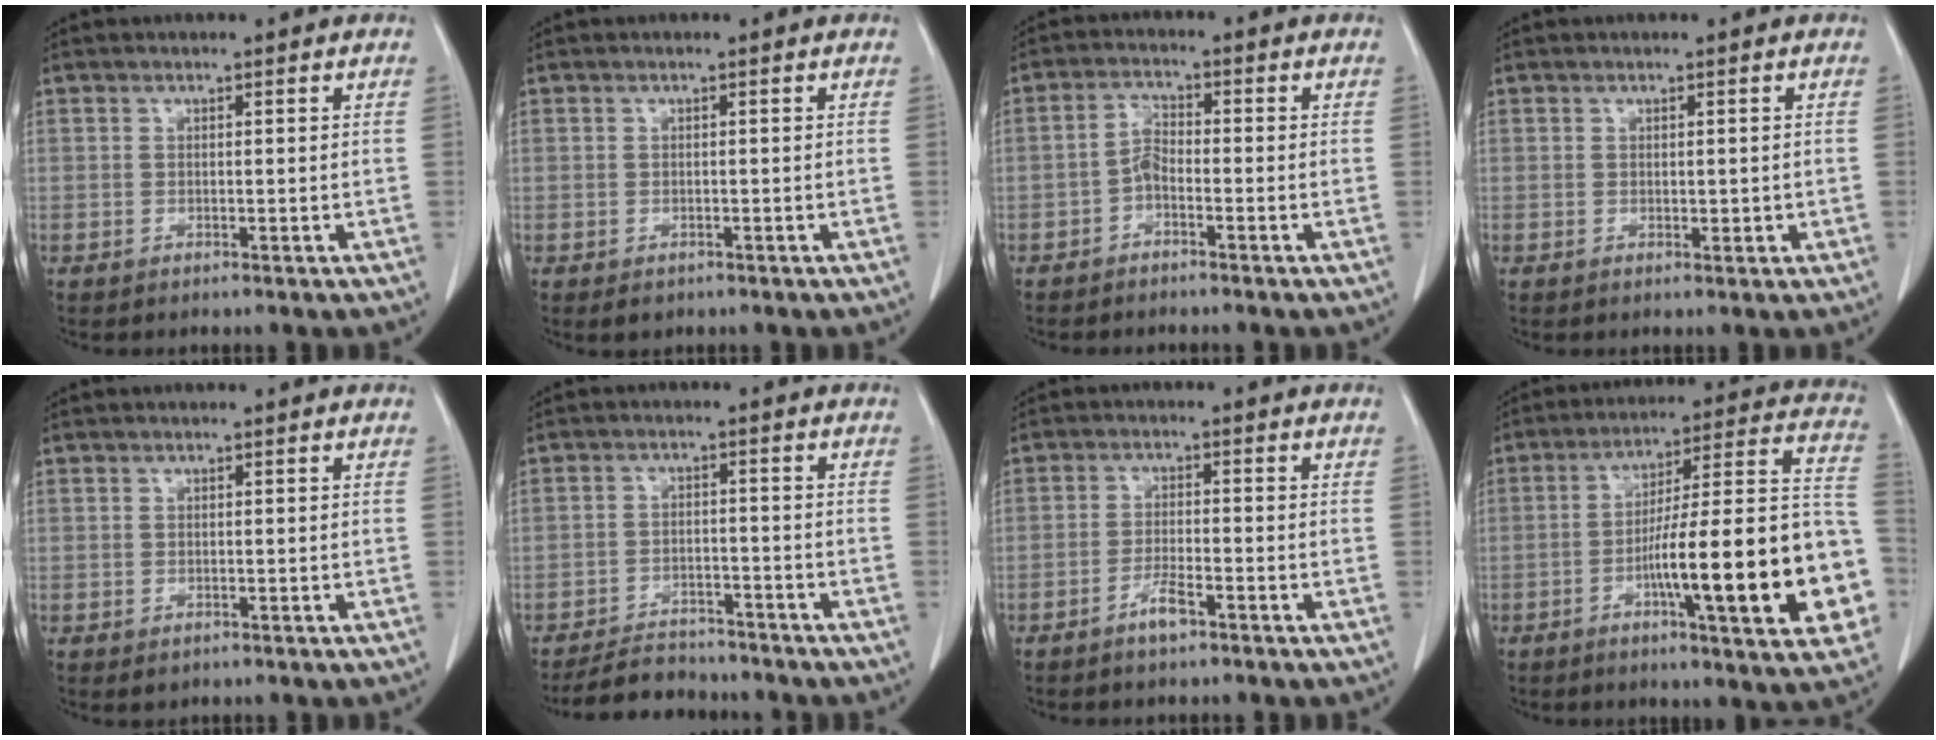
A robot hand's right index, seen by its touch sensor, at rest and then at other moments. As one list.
[{"total": 1.4, "force": [-0.8, 1.1, 0.4], "torque": [-0.007, 0.000, -0.003]}, {"total": 2.7, "force": [-1.4, 1.0, 2.1], "torque": [-0.042, 0.006, -0.032]}, {"total": 1.2, "force": [-0.1, 0.7, 0.9], "torque": [-0.012, -0.002, 0.002]}, {"total": 0.7, "force": [-0.2, 0.7, 0.2], "torque": [-0.005, 0.002, 0.002]}, {"total": 7.2, "force": [-6.6, 2.5, 1.1], "torque": [-0.013, -0.003, -0.105]}, {"total": 3.1, "force": [-2.1, 0.5, 2.3], "torque": [-0.040, 0.001, -0.037]}, {"total": 23.4, "force": [-6.6, 2.9, 22.2], "torque": [-0.250, 0.021, -0.090]}]